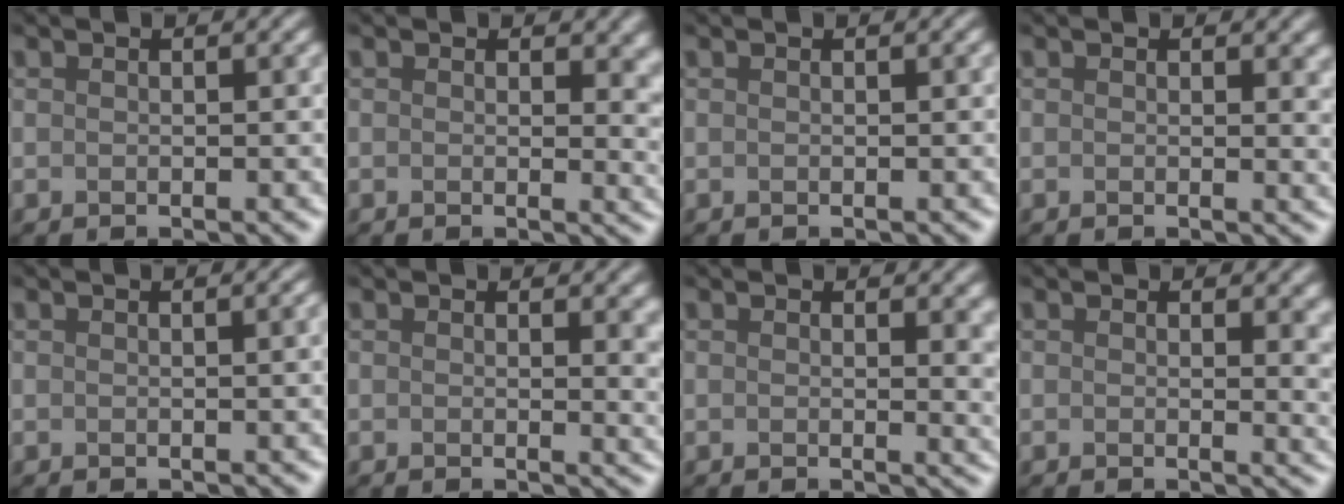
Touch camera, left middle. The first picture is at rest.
{"total": 3.0, "force": [0.6, 1.4, 2.6], "torque": [-0.032, -0.001, 0.005]}
{"total": 0.0}
{"total": 1.1, "force": [0.5, 0.4, 0.9], "torque": [-0.014, -0.003, 0.005]}
{"total": 1.7, "force": [0.1, 1.1, 1.4], "torque": [0.010, 0.004, -0.011]}
{"total": 2.6, "force": [0.5, 1.1, 2.3], "torque": [-0.025, -0.003, 0.004]}
{"total": 2.9, "force": [0.5, 1.3, 2.5], "torque": [-0.025, -0.001, 0.005]}
{"total": 3.0, "force": [0.6, 1.4, 2.6], "torque": [-0.028, 0.000, 0.004]}